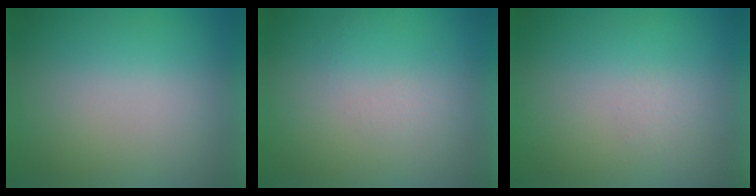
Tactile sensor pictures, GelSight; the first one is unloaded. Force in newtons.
{"total": 1.0}
{"total": 1.3}